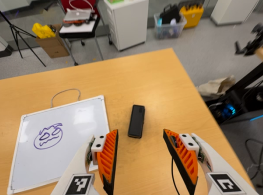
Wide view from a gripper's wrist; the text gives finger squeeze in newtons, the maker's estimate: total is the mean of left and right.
{"total": 0.0}